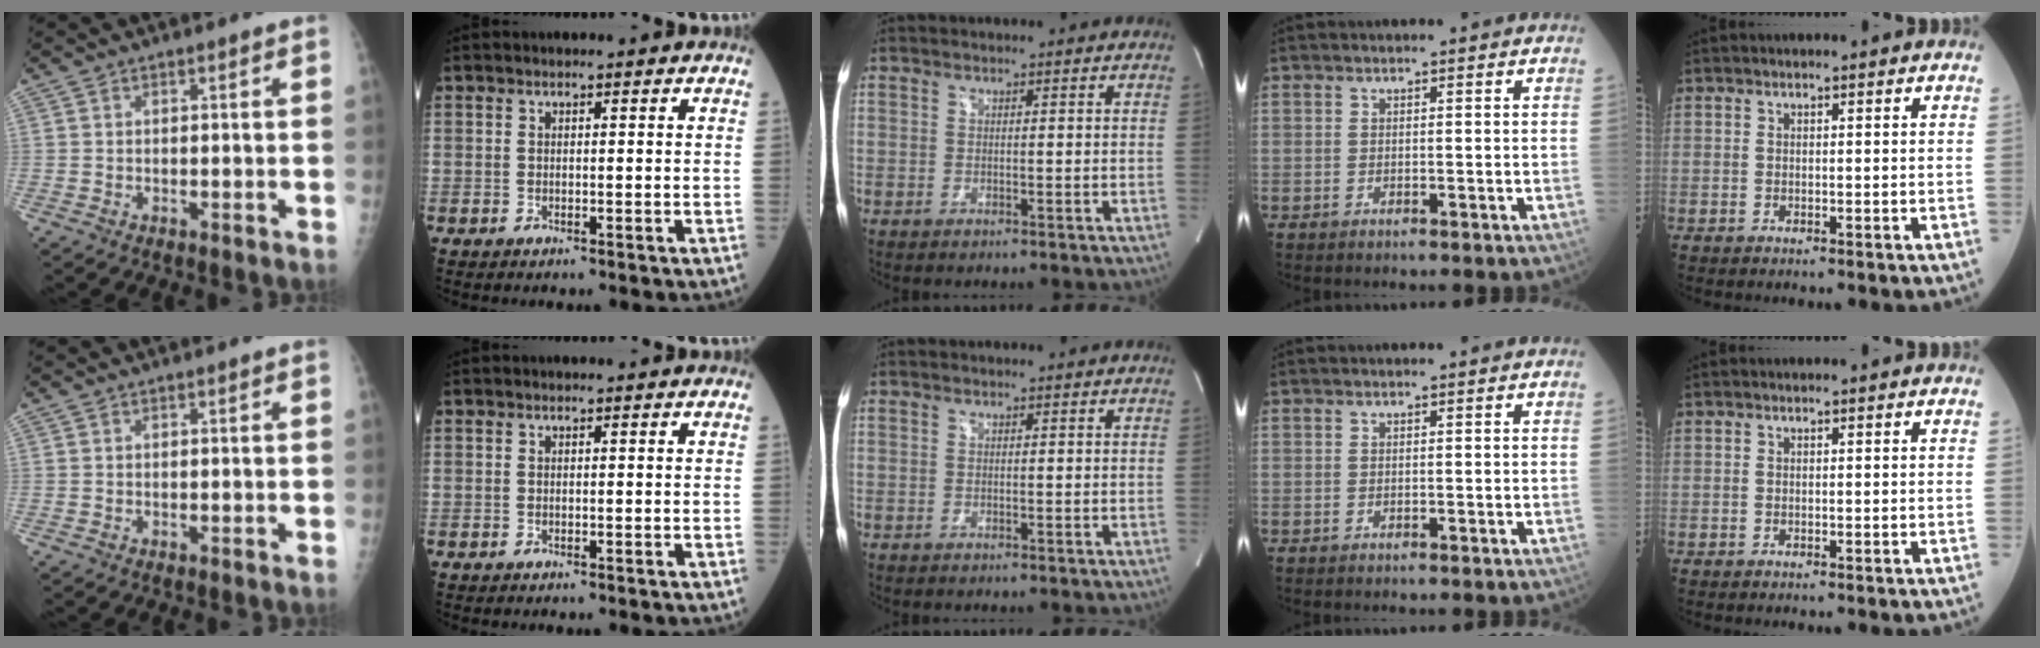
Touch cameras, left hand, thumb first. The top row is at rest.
{}